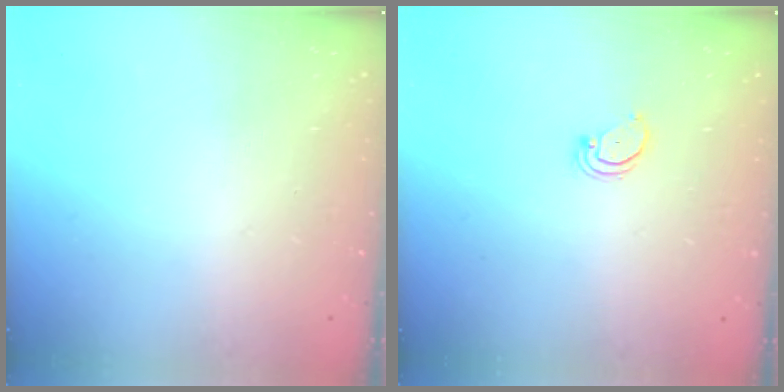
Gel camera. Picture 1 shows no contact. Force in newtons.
{"total": 2.1, "press": 2.1, "slide": 0.2}